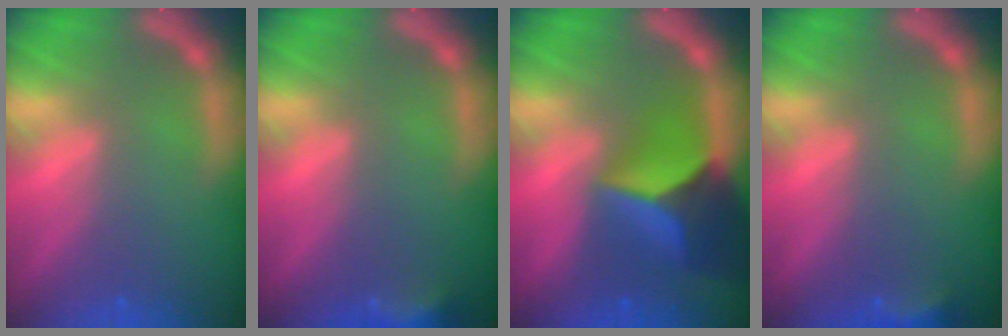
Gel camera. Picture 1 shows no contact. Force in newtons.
{"total": 3.4}
{"total": 9.5}
{"total": 2.4}